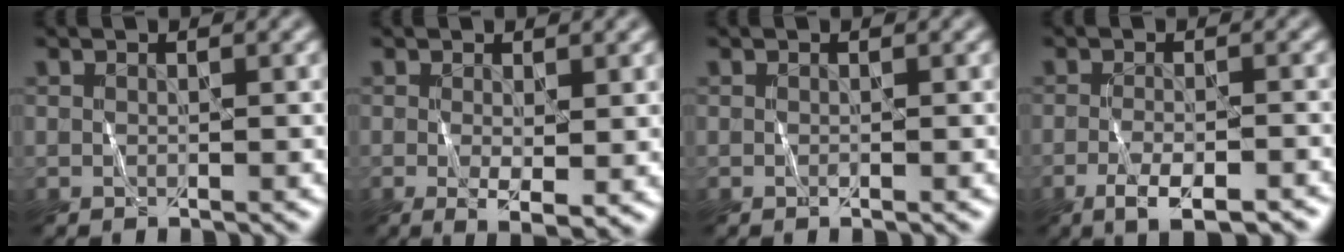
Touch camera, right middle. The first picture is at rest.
{"total": 2.6, "force": [-0.3, 0.6, 2.6], "torque": [-0.045, -0.009, -0.002]}
{"total": 0.0}
{"total": 4.5, "force": [-2.6, 1.2, 3.4], "torque": [-0.064, -0.003, -0.041]}